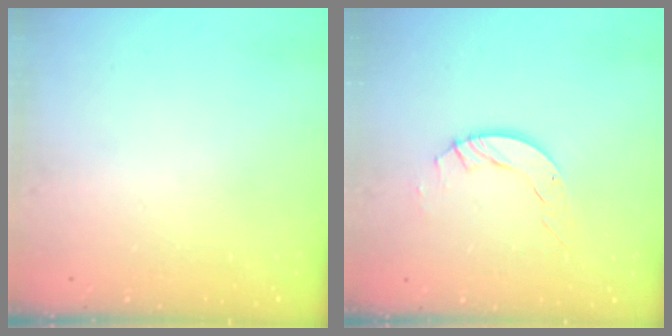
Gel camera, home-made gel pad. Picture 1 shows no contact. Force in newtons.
{"total": 4.9, "press": 4.9, "slide": 0.1}